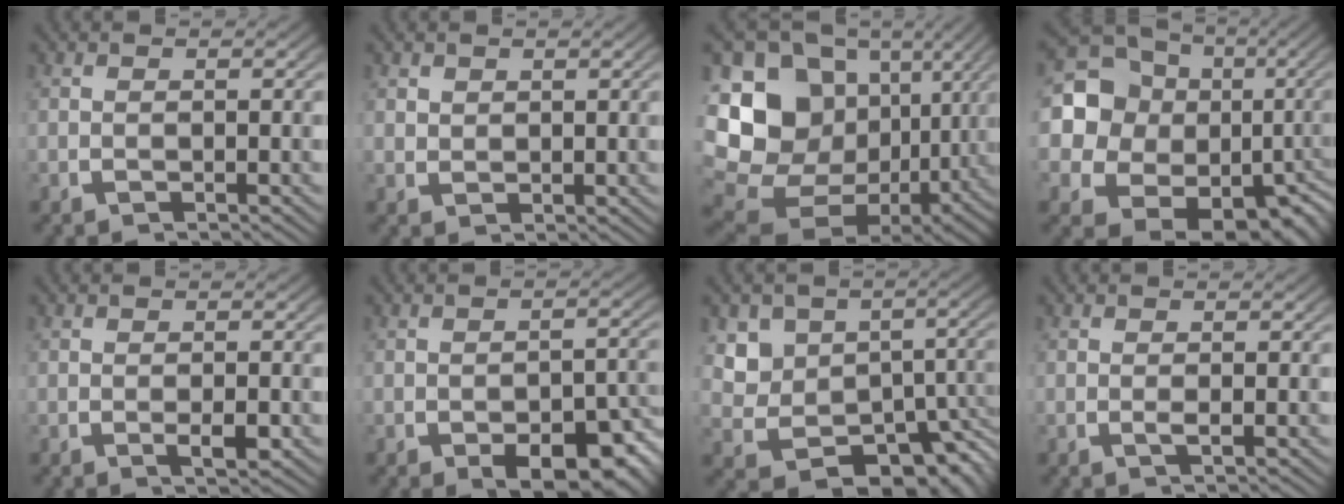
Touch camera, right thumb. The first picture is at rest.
{"total": 1.2, "force": [0.9, 0.8, 0.3], "torque": [-0.002, -0.007, 0.026]}
{"total": 20.5, "force": [-0.8, 15.9, 12.8], "torque": [-0.258, -0.055, 0.004]}
{"total": 18.5, "force": [-1.0, 15.1, 10.7], "torque": [-0.232, -0.063, -0.005]}
{"total": 1.7, "force": [-0.4, 0.7, 1.5], "torque": [-0.021, 0.001, -0.008]}
{"total": 6.2, "force": [-2.8, 3.2, 4.5], "torque": [-0.066, -0.031, -0.026]}
{"total": 12.3, "force": [-3.8, 9.3, 6.9], "torque": [-0.142, -0.062, -0.033]}
{"total": 0.8, "force": [0.0, 0.2, 0.7], "torque": [-0.013, 0.001, -0.001]}